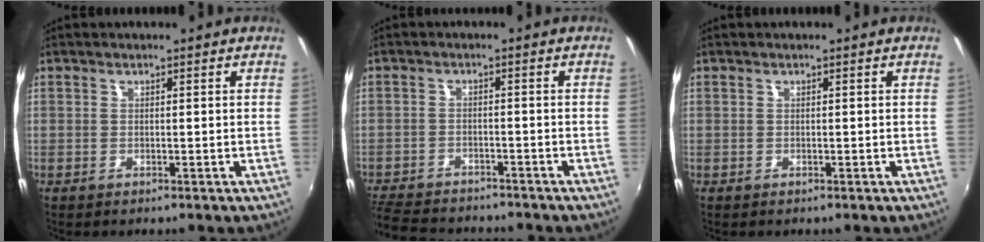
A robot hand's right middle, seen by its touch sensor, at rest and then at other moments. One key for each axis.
{"total": 11.4, "fx": -10.2, "fy": 3.3, "fz": 4.0, "tx": -0.110, "ty": -0.011, "tz": -0.165}
{"total": 0.0}